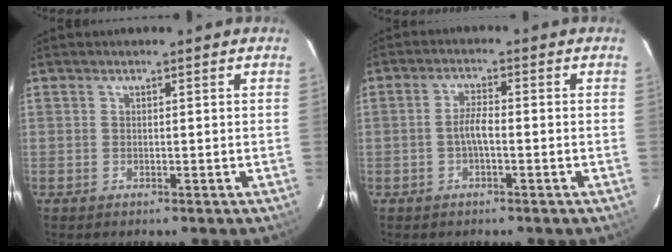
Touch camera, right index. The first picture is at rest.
{"total": 3.0, "force": [-1.1, 0.6, 2.8], "torque": [-0.058, 0.006, -0.020]}